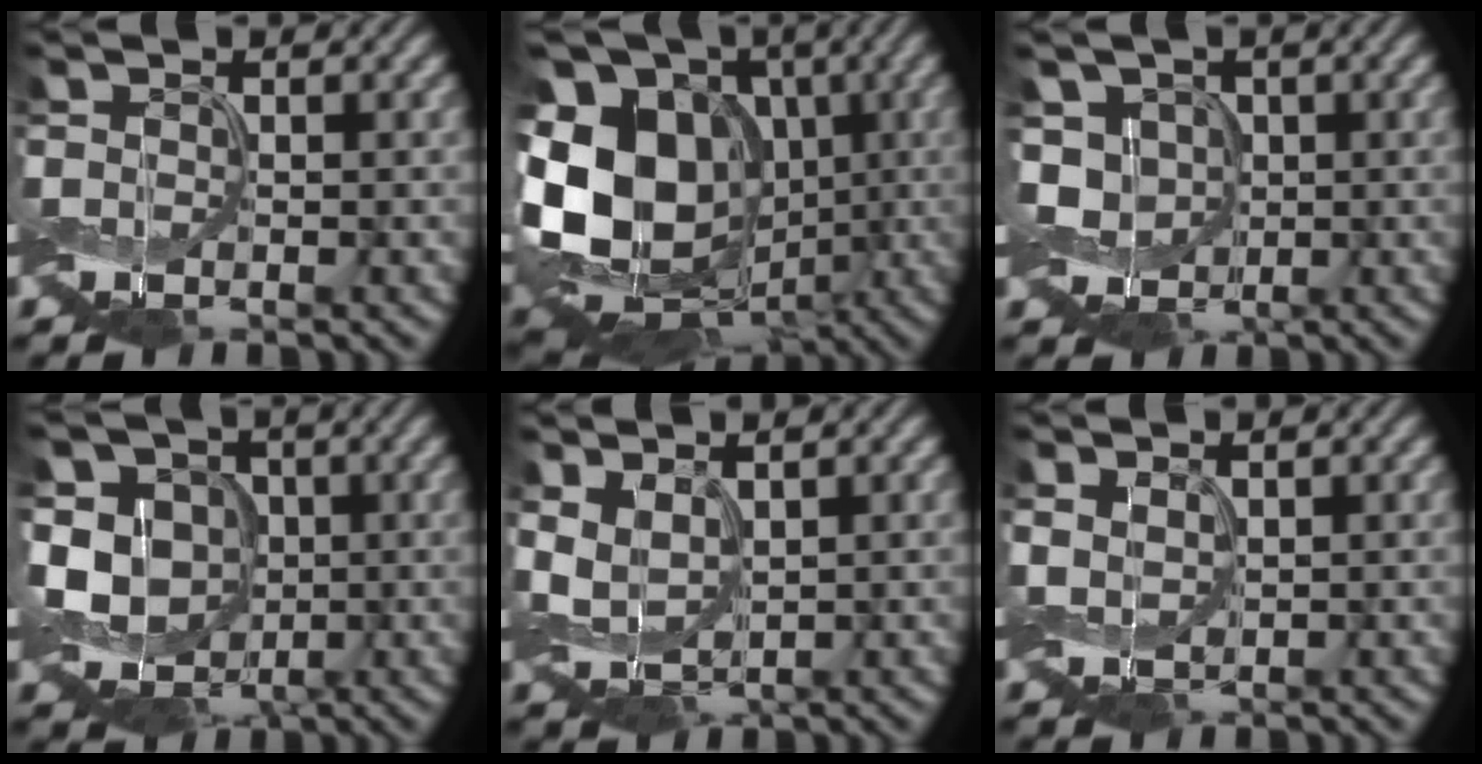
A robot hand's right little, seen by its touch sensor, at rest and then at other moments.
{"total": 15.1, "force": [-1.3, 11.9, 9.1], "torque": [-0.178, -0.002, -0.028]}
{"total": 4.1, "force": [-0.5, 3.5, 2.1], "torque": [-0.046, -0.001, -0.019]}
{"total": 8.6, "force": [-0.7, 7.2, 4.7], "torque": [-0.075, -0.004, -0.031]}
{"total": 3.8, "force": [0.6, 2.4, 2.9], "torque": [-0.073, 0.004, 0.009]}
{"total": 1.4, "force": [0.4, 0.9, 0.9], "torque": [-0.027, 0.003, 0.008]}